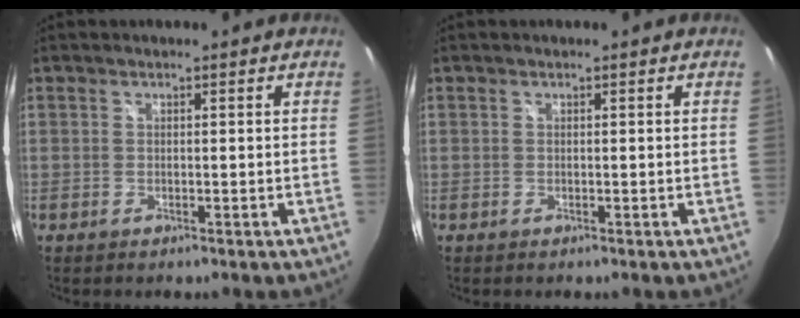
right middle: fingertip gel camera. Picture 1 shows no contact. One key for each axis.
{"total": 0.0}